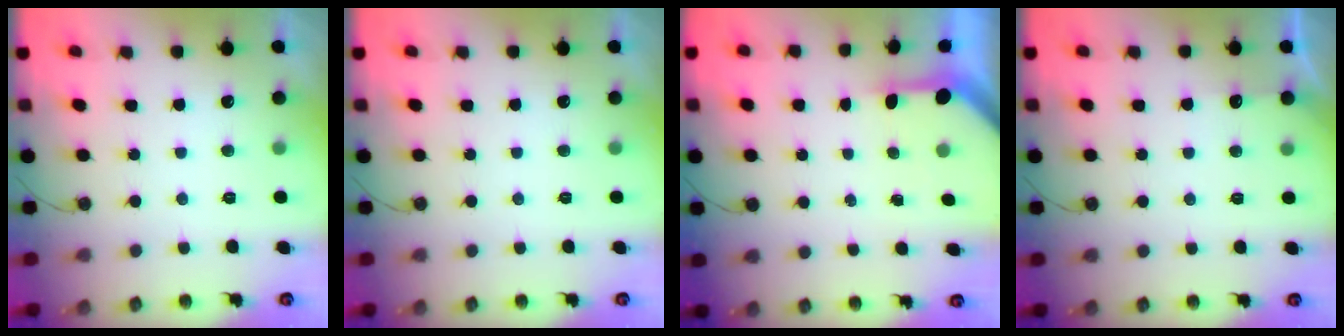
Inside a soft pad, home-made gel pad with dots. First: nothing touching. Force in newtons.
{"total": 0.0}
{"total": 3.2, "press": 3.2, "slide": 0.3}
{"total": 3.7, "press": 3.7, "slide": 0.5}